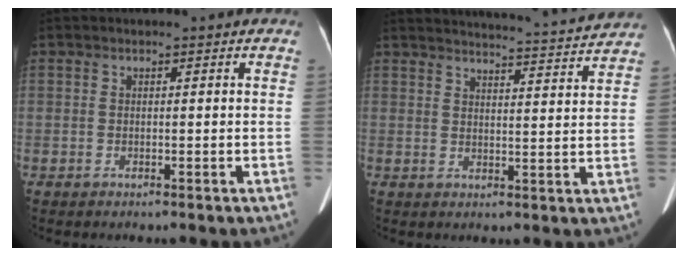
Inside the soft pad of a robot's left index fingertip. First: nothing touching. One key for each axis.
{"total": 18.0, "fx": 17.4, "fy": 0.2, "fz": 4.5, "tx": -0.073, "ty": -0.019, "tz": 0.219}